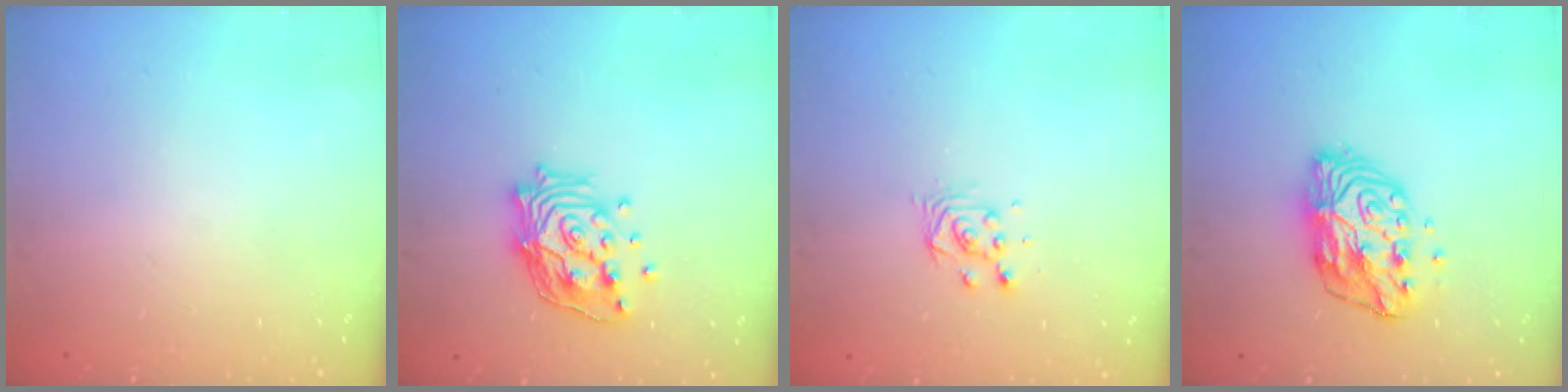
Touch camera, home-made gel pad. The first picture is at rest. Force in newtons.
{"total": 17.1, "press": 17.1, "slide": 1.3}
{"total": 4.1, "press": 4.1, "slide": 0.4}
{"total": 13.2, "press": 13.2, "slide": 0.9}